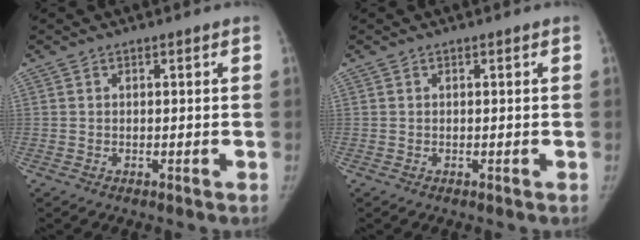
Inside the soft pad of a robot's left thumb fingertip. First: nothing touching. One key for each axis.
{"total": 0.0}